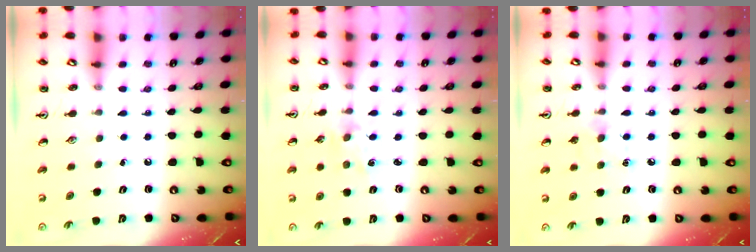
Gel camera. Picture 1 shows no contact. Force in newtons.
{"total": 1.6, "press": 1.6, "slide": 0.4}
{"total": 6.5, "press": 6.4, "slide": 1.1}